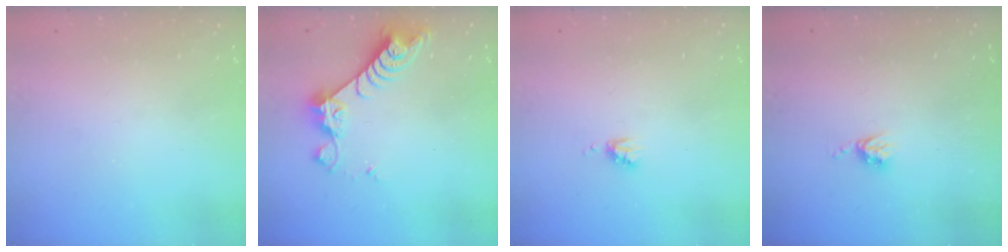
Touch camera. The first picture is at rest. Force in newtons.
{"total": 8.1, "press": 8.1, "slide": 0.7}
{"total": 3.7, "press": 3.7, "slide": 0.4}
{"total": 3.8, "press": 3.7, "slide": 0.5}